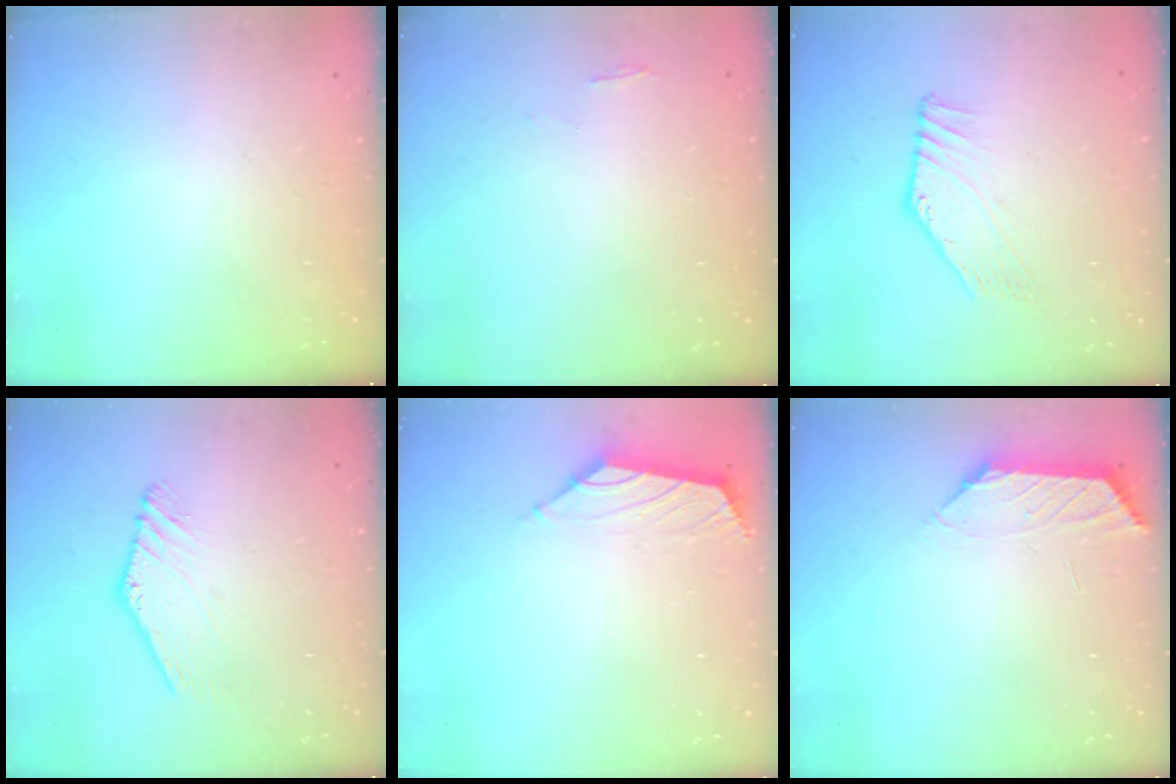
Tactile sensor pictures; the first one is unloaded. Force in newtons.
{"total": 0.7, "press": 0.6, "slide": 0.4}
{"total": 2.8, "press": 2.8, "slide": 0.0}
{"total": 1.5, "press": 1.5, "slide": 0.2}
{"total": 1.5, "press": 1.4, "slide": 0.7}
{"total": 1.4, "press": 1.3, "slide": 0.4}